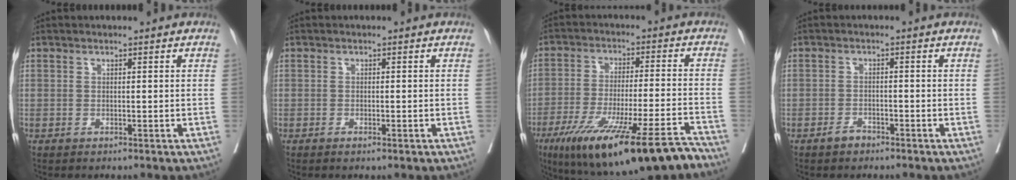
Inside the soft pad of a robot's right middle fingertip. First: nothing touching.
{"total": 1.1, "force": [-0.7, 0.3, 0.9], "torque": [-0.014, -0.001, -0.007]}
{"total": 21.7, "force": [-14.9, 2.4, 15.5], "torque": [-0.213, -0.030, -0.235]}
{"total": 1.7, "force": [-1.4, 0.8, 0.6], "torque": [-0.012, 0.002, -0.022]}